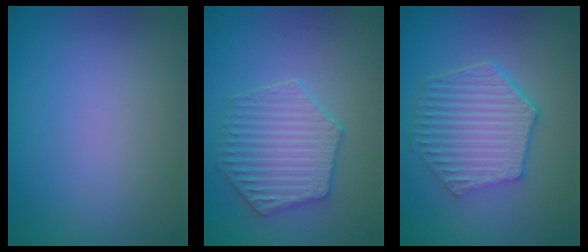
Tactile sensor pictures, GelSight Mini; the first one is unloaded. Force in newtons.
{"total": 4.3, "press": 4.0, "slide": 1.6}
{"total": 6.3, "press": 4.9, "slide": 3.9}